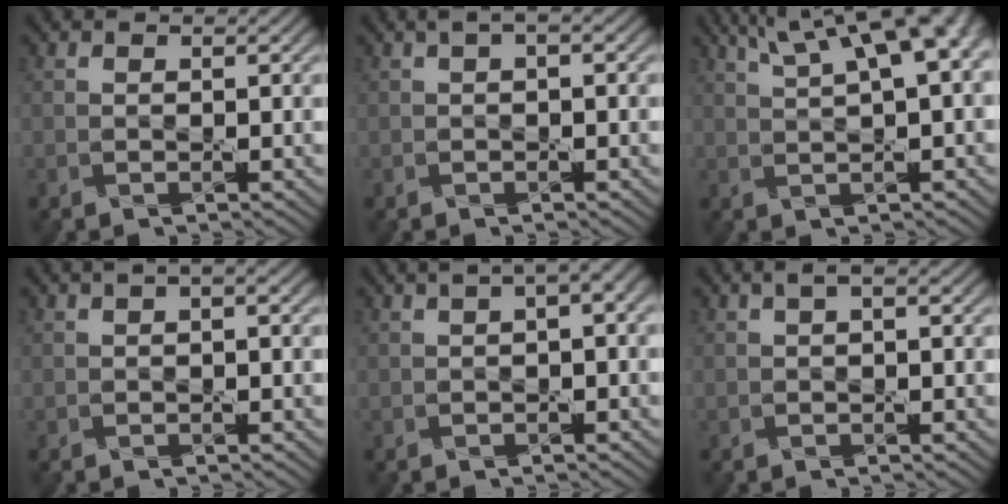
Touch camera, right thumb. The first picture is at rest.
{"total": 1.5, "force": [0.3, 0.3, 1.5], "torque": [-0.026, 0.009, 0.003]}
{"total": 10.8, "force": [4.9, 3.1, 9.2], "torque": [-0.139, 0.036, 0.069]}
{"total": 1.8, "force": [0.4, 0.4, 1.7], "torque": [-0.029, 0.007, 0.004]}
{"total": 4.2, "force": [1.4, 1.0, 3.9], "torque": [-0.062, 0.018, 0.016]}
{"total": 1.2, "force": [0.1, 0.2, 1.2], "torque": [-0.023, 0.007, 0.001]}